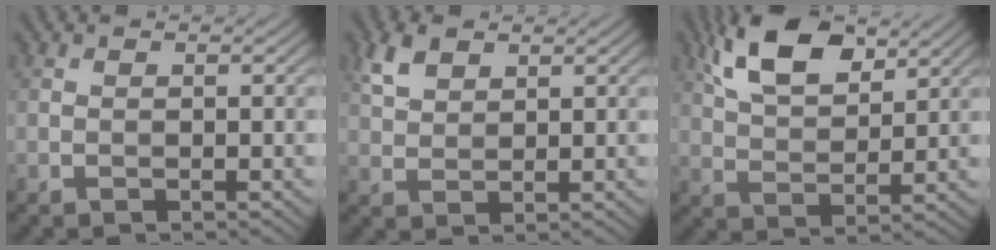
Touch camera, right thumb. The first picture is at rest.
{"total": 3.9, "force": [2.4, 2.2, 2.2], "torque": [-0.053, 0.005, 0.048]}
{"total": 9.9, "force": [5.8, 4.6, 6.7], "torque": [-0.149, 0.014, 0.112]}